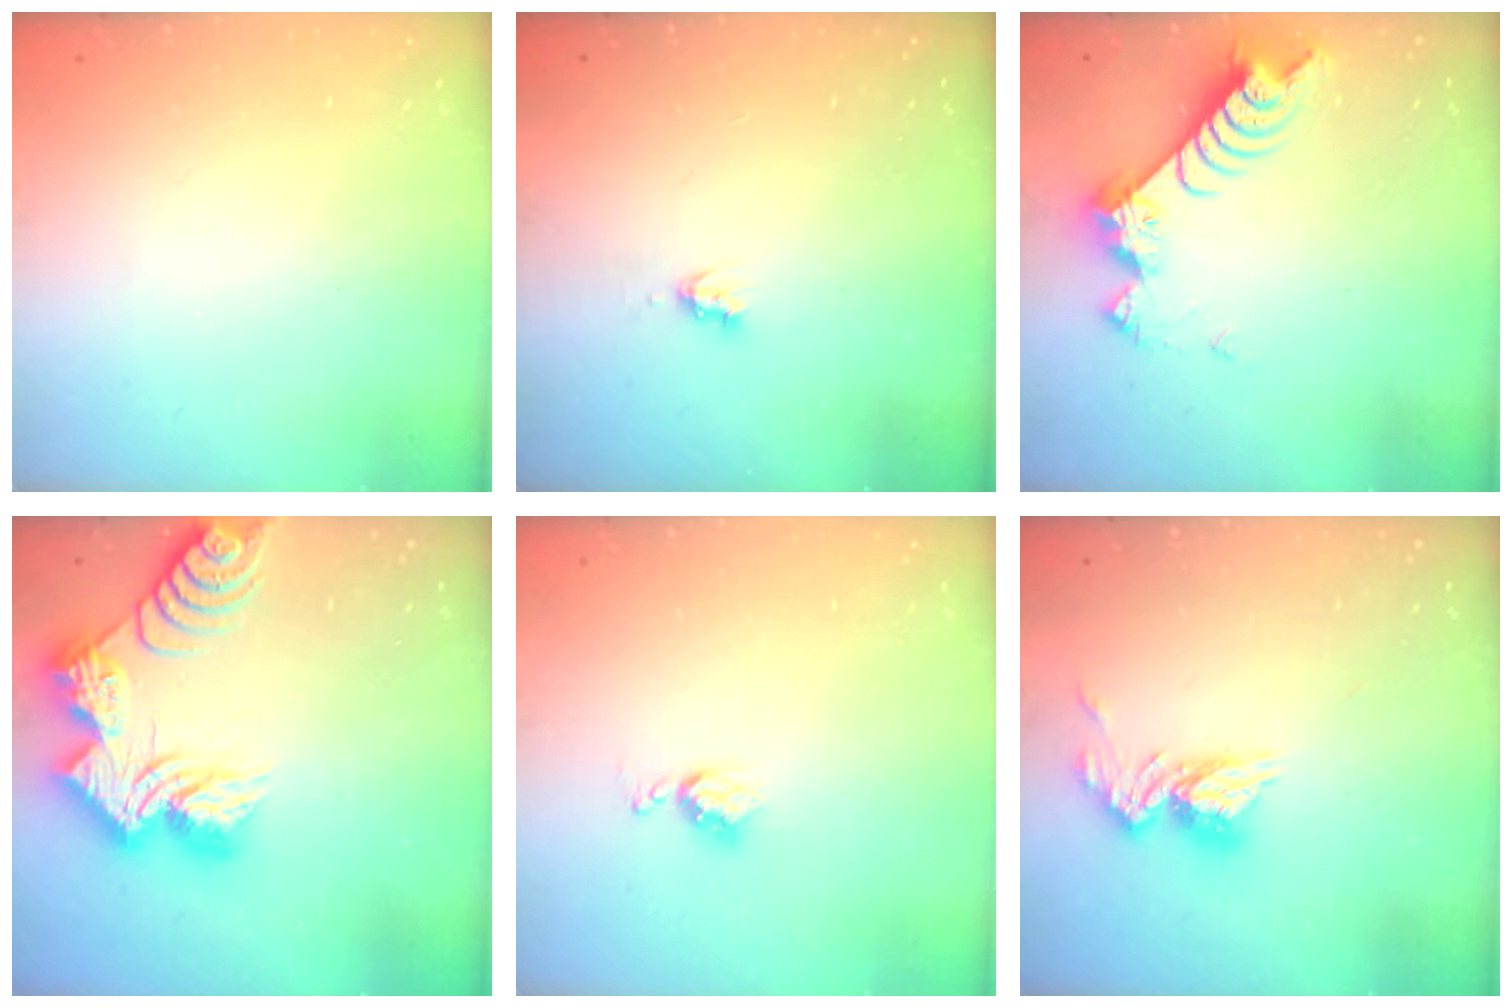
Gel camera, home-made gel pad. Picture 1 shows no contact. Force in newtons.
{"total": 2.6, "press": 2.6, "slide": 0.4}
{"total": 9.5, "press": 9.4, "slide": 1.0}
{"total": 19.6, "press": 19.6, "slide": 1.4}
{"total": 4.3, "press": 4.3, "slide": 0.5}
{"total": 11.5, "press": 11.4, "slide": 1.1}